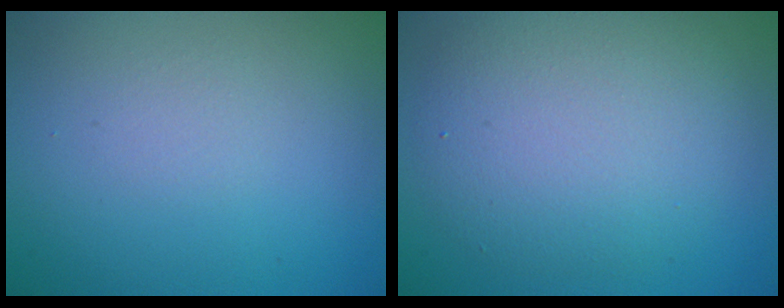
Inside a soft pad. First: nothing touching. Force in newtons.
{"total": 6.1, "press": 6.1, "slide": 0.4}